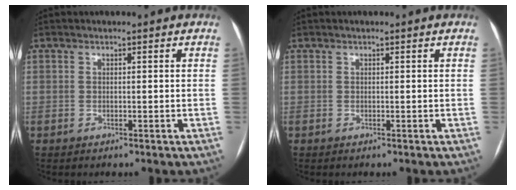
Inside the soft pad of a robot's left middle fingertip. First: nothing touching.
{"total": 0.0}